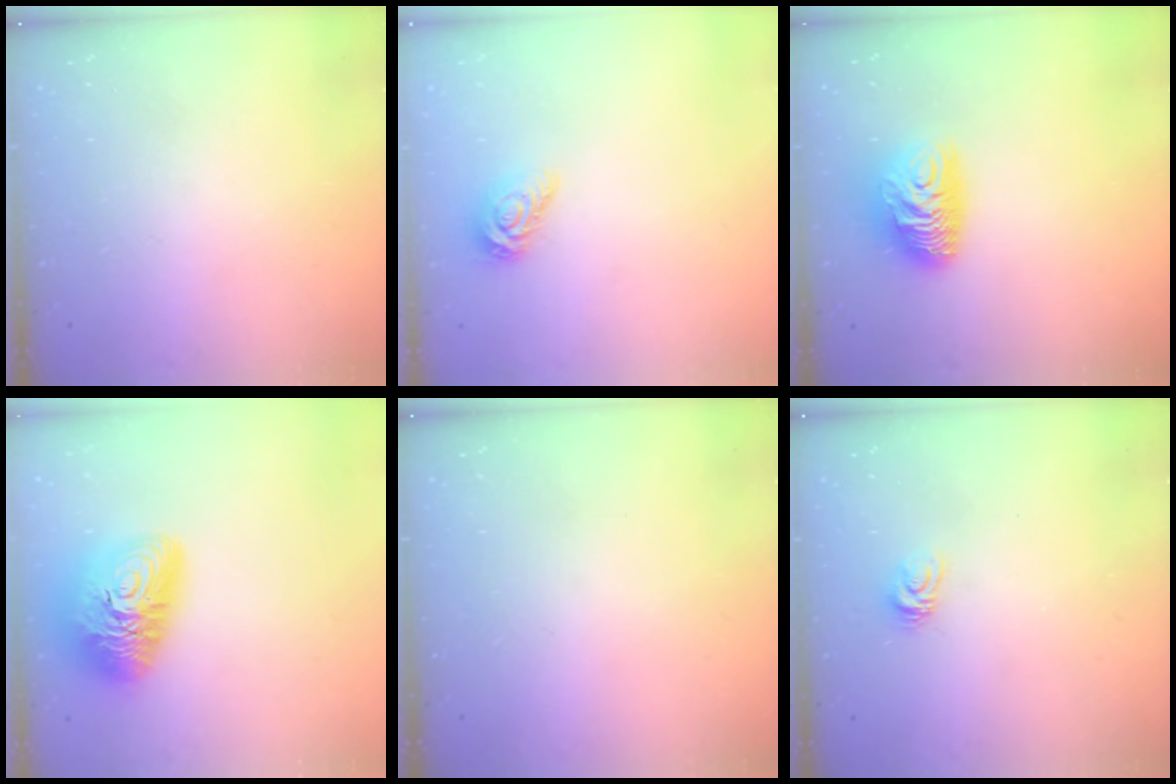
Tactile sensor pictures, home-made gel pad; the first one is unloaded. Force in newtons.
{"total": 7.9, "press": 7.9, "slide": 0.3}
{"total": 10.8, "press": 10.7, "slide": 1.0}
{"total": 17.8, "press": 17.7, "slide": 1.3}
{"total": 0.0}
{"total": 4.5, "press": 4.5, "slide": 0.2}